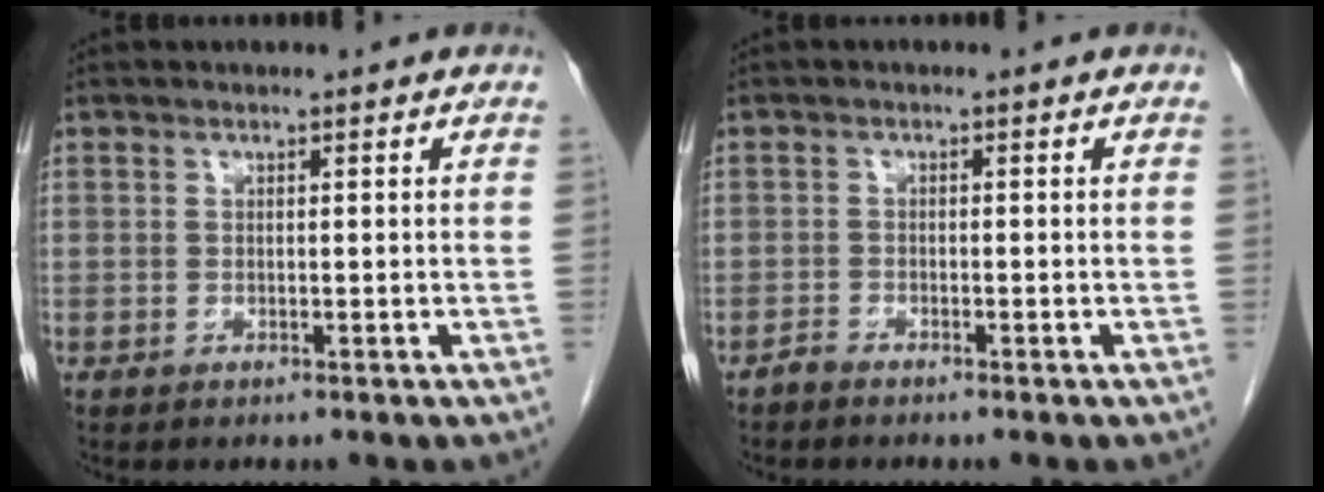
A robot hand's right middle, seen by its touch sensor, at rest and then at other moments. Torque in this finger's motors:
{"motor_torque": [-0.12, 0.14, 0.00, 0.00]}